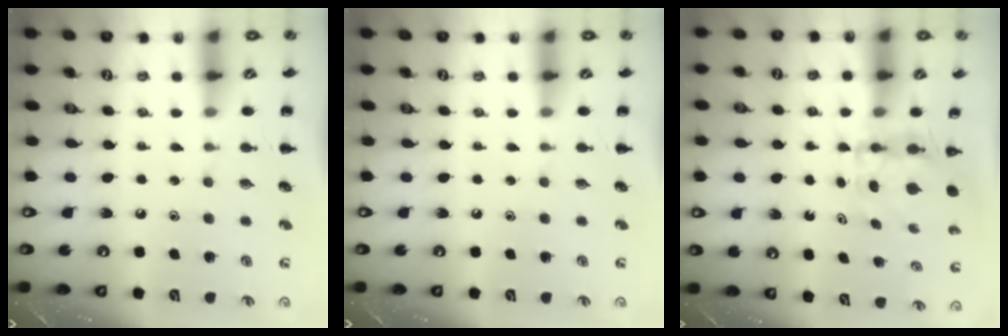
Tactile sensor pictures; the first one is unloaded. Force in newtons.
{"total": 0.0}
{"total": 3.9, "press": 3.9, "slide": 0.3}